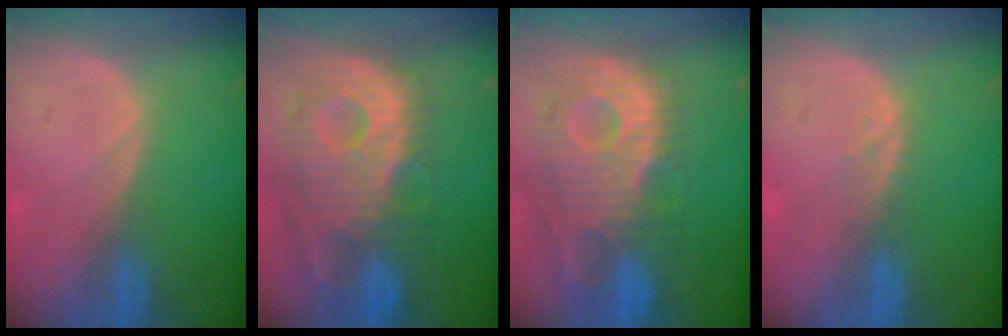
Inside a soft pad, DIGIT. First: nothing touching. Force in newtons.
{"total": 12.7, "press": 11.1, "slide": 6.2}
{"total": 12.7, "press": 11.1, "slide": 6.2}
{"total": 1.3, "press": 1.3, "slide": 0.2}